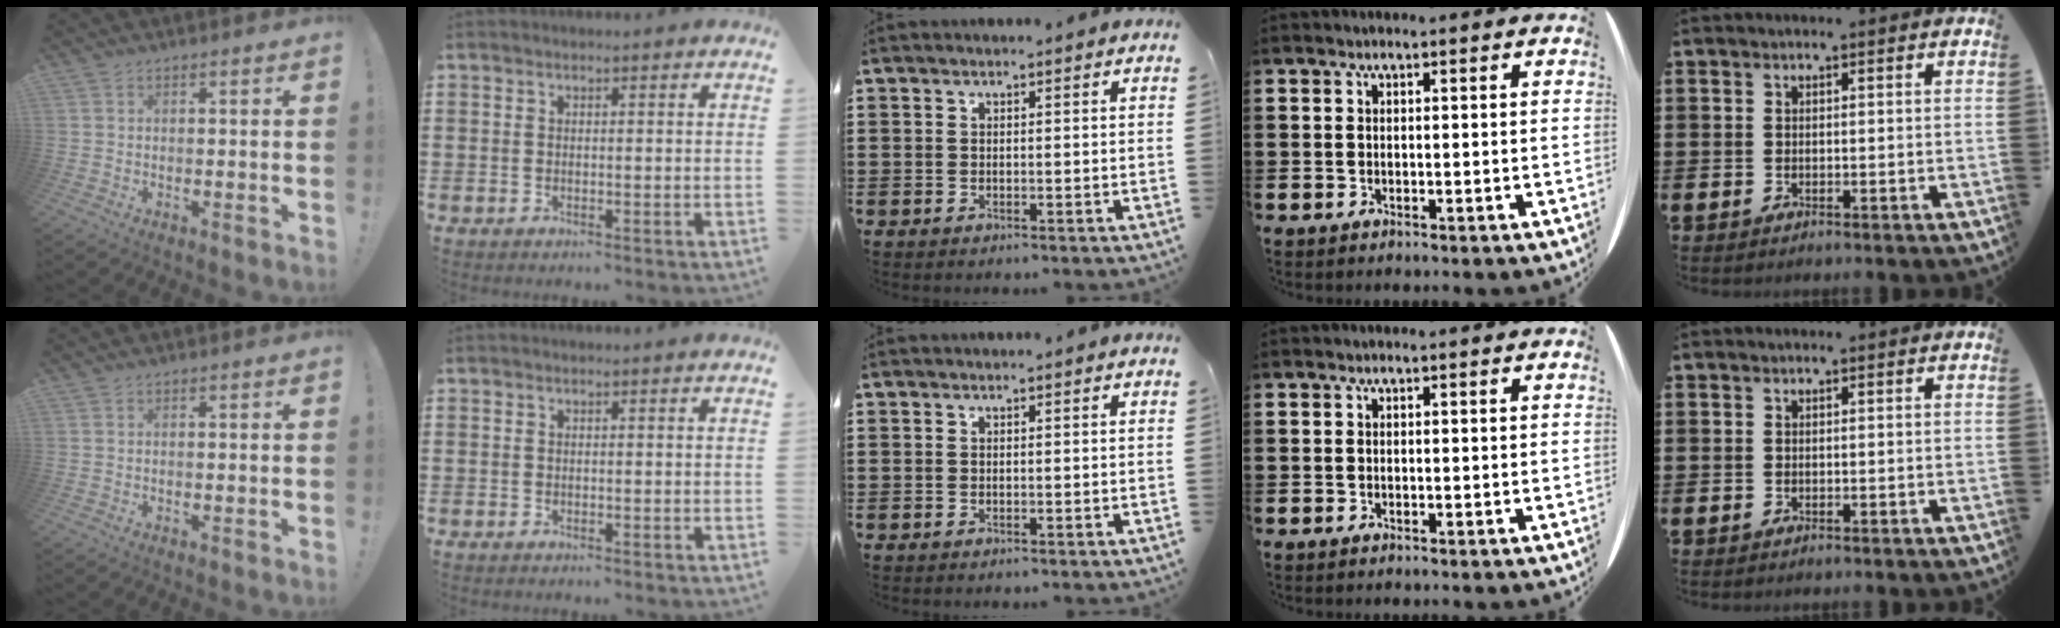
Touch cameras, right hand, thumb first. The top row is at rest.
{}